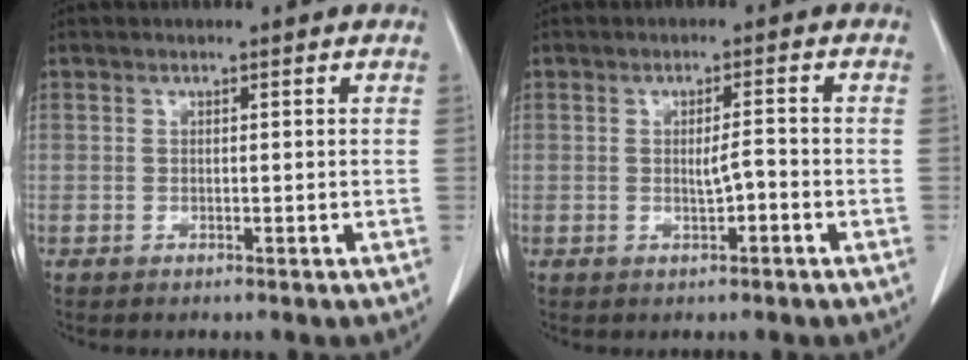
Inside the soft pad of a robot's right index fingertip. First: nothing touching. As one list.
[{"total": 2.3, "force": [-0.6, 0.4, 2.2], "torque": [-0.035, 0.002, -0.011]}]